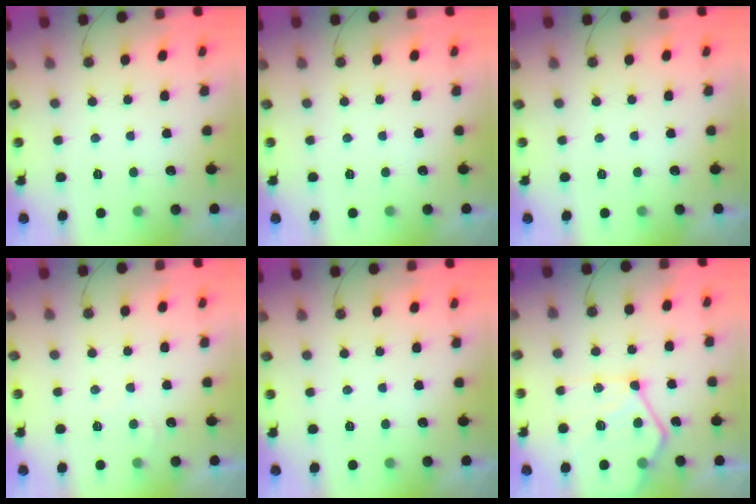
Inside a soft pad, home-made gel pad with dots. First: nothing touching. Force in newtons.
{"total": 0.0}
{"total": 0.0}
{"total": 4.2, "press": 4.1, "slide": 0.5}
{"total": 0.0}
{"total": 16.2, "press": 16.1, "slide": 1.7}